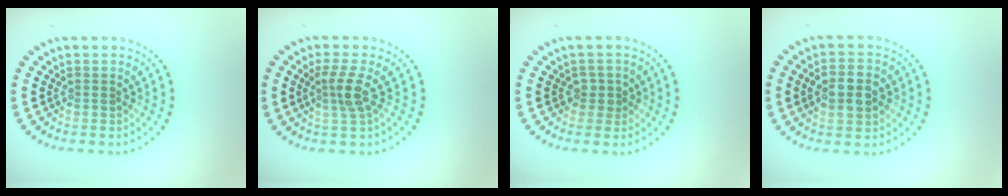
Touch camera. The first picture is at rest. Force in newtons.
{"total": 2.4, "press": 1.8, "slide": 1.6}
{"total": 1.3, "press": 1.1, "slide": 0.6}
{"total": 3.8, "press": 3.8, "slide": 0.2}